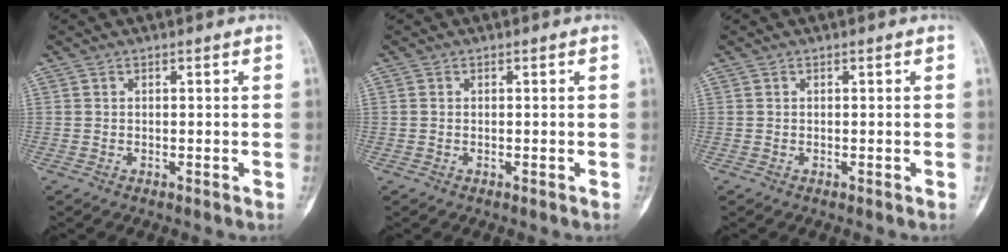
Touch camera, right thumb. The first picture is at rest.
{"total": 0.0}
{"total": 0.0}